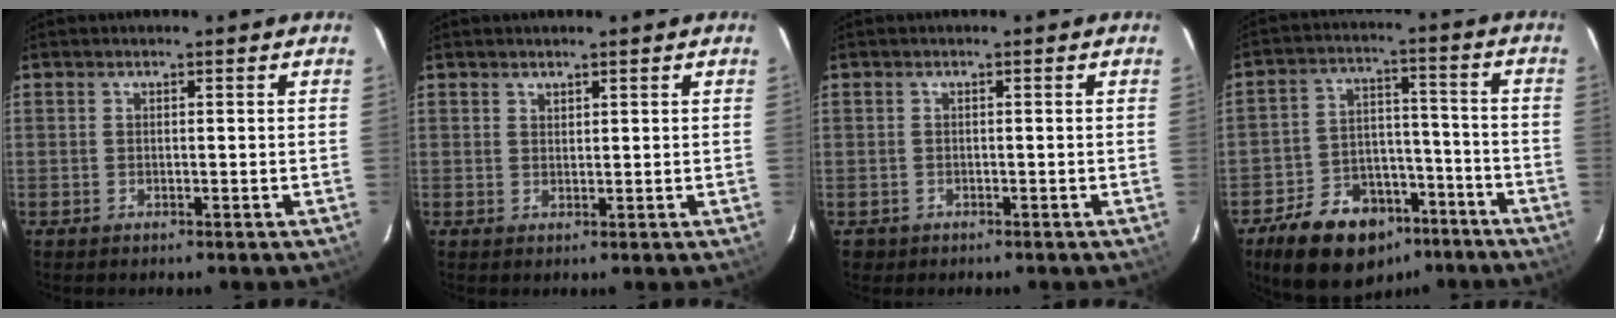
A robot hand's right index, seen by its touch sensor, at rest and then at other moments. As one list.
[{"total": 1.0, "force": [0.9, 0.4, 0.1], "torque": [-0.002, 0.001, 0.017]}, {"total": 1.8, "force": [-0.6, 1.6, 0.2], "torque": [-0.005, 0.004, -0.006]}, {"total": 16.3, "force": [-10.7, 10.1, 7.1], "torque": [-0.151, 0.031, -0.150]}]